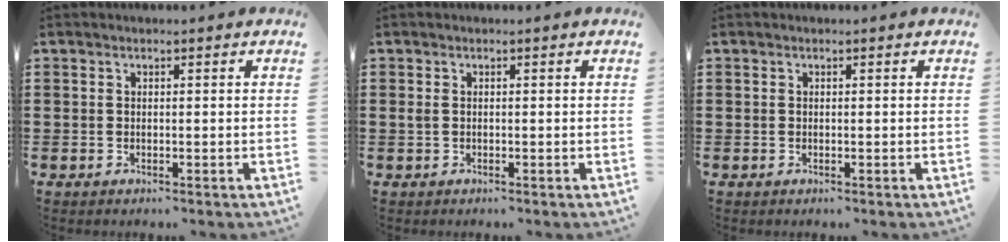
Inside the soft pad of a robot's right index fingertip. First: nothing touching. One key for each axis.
{"total": 0.7, "fx": 0.1, "fy": 0.4, "fz": 0.5, "tx": -0.013, "ty": 0.003, "tz": 0.002}
{"total": 0.0}